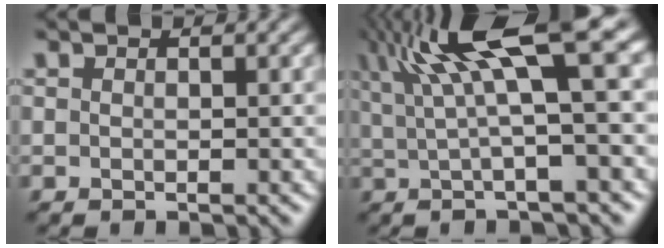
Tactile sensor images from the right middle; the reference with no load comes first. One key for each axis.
{"total": 10.6, "fx": 4.1, "fy": 1.9, "fz": 9.6, "tx": -0.148, "ty": 0.023, "tz": 0.071}